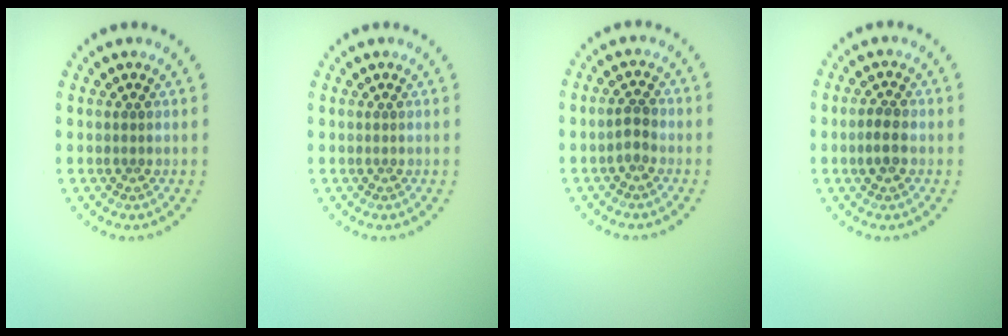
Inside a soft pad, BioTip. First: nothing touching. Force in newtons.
{"total": 0.0}
{"total": 1.5, "press": 1.5, "slide": 0.4}
{"total": 2.0, "press": 2.0, "slide": 0.2}